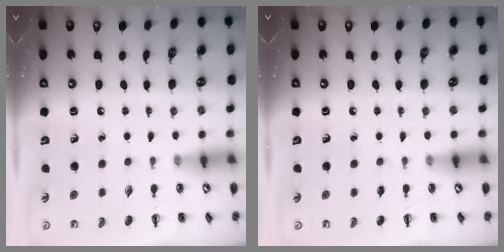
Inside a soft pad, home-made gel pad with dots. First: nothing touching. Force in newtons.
{"total": 0.0}